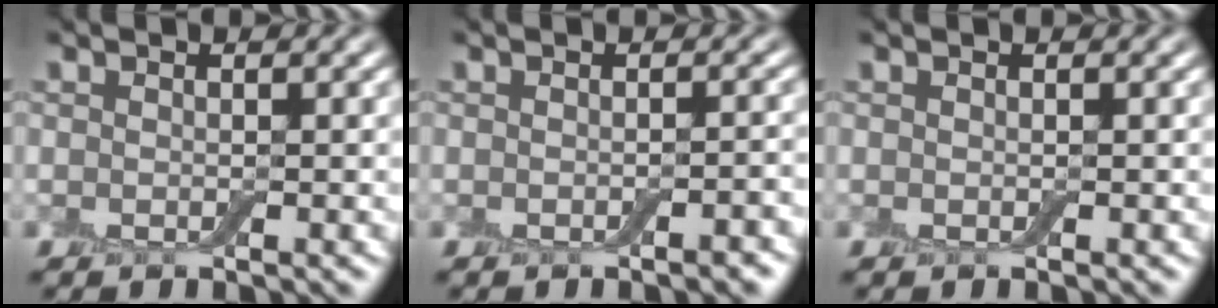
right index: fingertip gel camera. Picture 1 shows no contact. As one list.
[{"total": 1.3, "force": [-0.6, 0.3, 1.0], "torque": [-0.011, 0.002, -0.008]}, {"total": 0.0}]